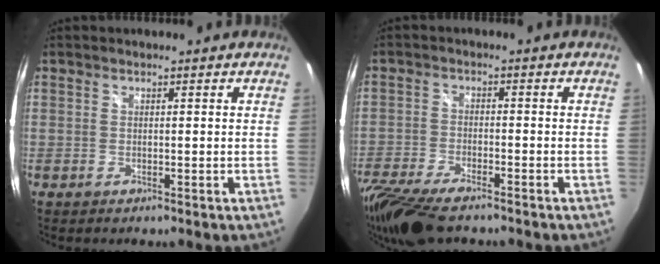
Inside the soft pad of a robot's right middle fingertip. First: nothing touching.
{"total": 15.0, "force": [-11.7, 4.4, 8.3], "torque": [-0.193, -0.048, -0.208]}